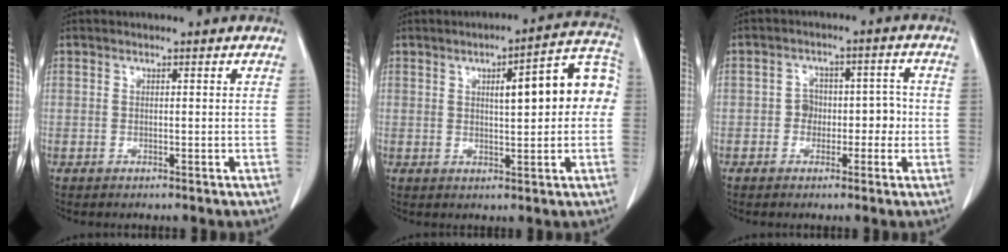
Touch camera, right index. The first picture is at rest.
{"total": 11.2, "force": [1.5, 2.5, 10.8], "torque": [-0.140, 0.039, 0.019]}
{"total": 4.7, "force": [-0.9, 3.5, 2.9], "torque": [-0.023, 0.033, -0.010]}